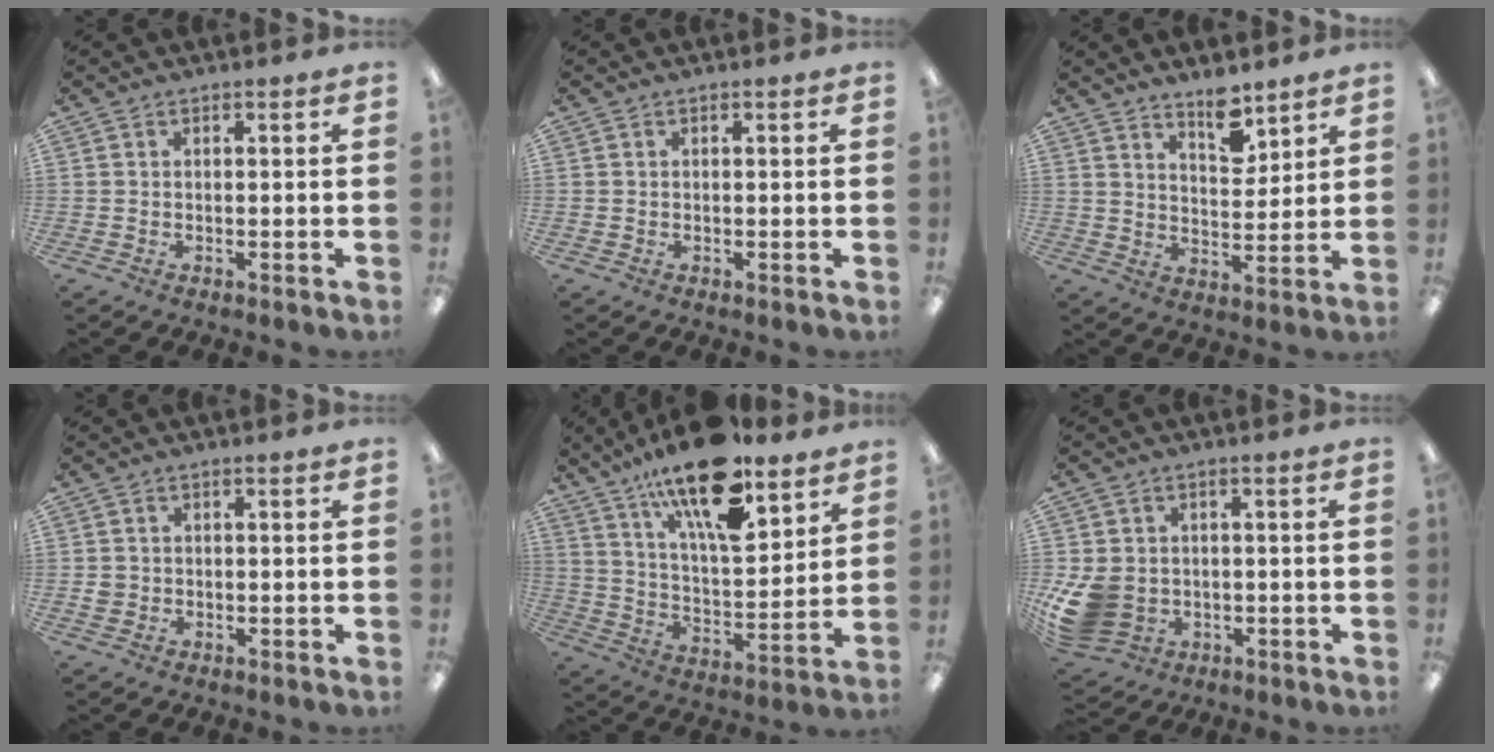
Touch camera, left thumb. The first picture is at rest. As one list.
[{"total": 0.0}, {"total": 8.0, "force": [6.3, 3.1, 3.9], "torque": [-0.043, -0.046, 0.107]}, {"total": 1.8, "force": [-0.4, 1.7, 0.5], "torque": [-0.011, 0.002, -0.008]}, {"total": 20.4, "force": [14.2, 6.7, 13.0], "torque": [-0.215, -0.083, 0.237]}, {"total": 9.7, "force": [-1.9, 8.0, 5.1], "torque": [-0.124, 0.009, -0.029]}]